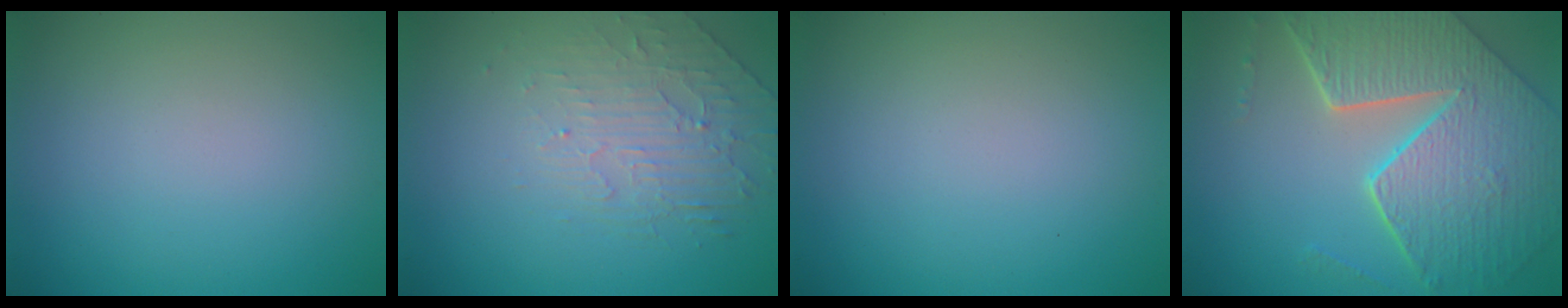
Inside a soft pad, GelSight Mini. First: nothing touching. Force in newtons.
{"total": 2.2, "press": 1.5, "slide": 1.7}
{"total": 0.0}
{"total": 8.7, "press": 6.3, "slide": 6.1}